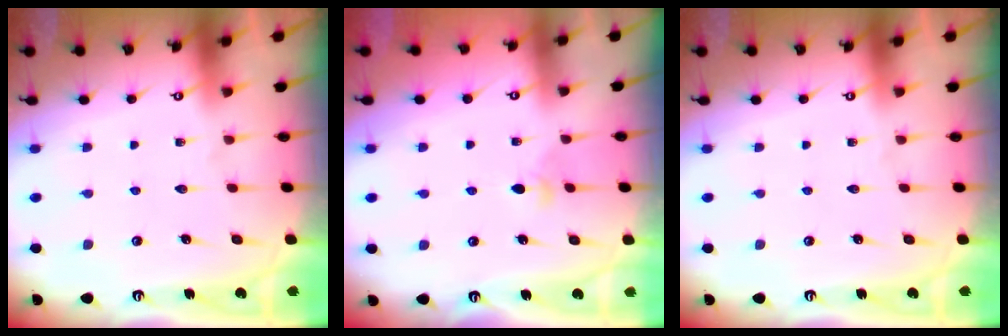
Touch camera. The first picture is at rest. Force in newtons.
{"total": 2.5, "press": 2.4, "slide": 0.6}
{"total": 0.0}